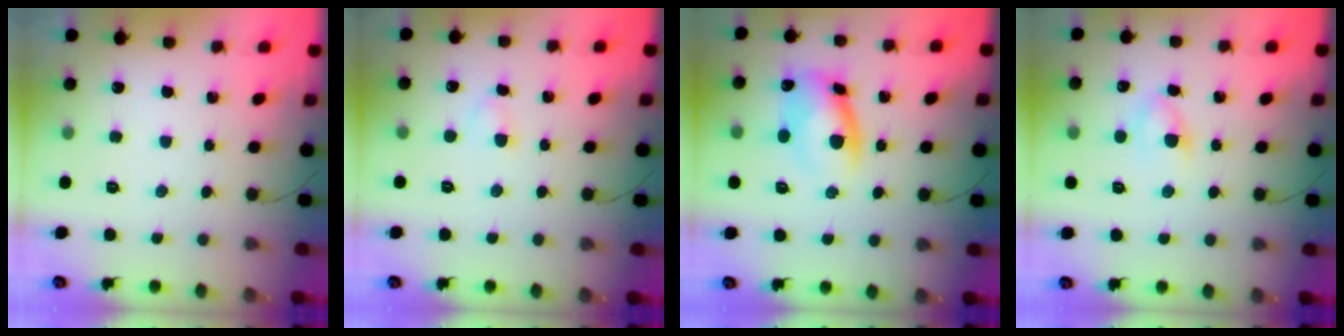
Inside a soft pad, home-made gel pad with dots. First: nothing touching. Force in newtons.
{"total": 1.9, "press": 1.7, "slide": 0.9}
{"total": 9.4, "press": 9.4, "slide": 0.8}
{"total": 3.5, "press": 3.3, "slide": 1.1}